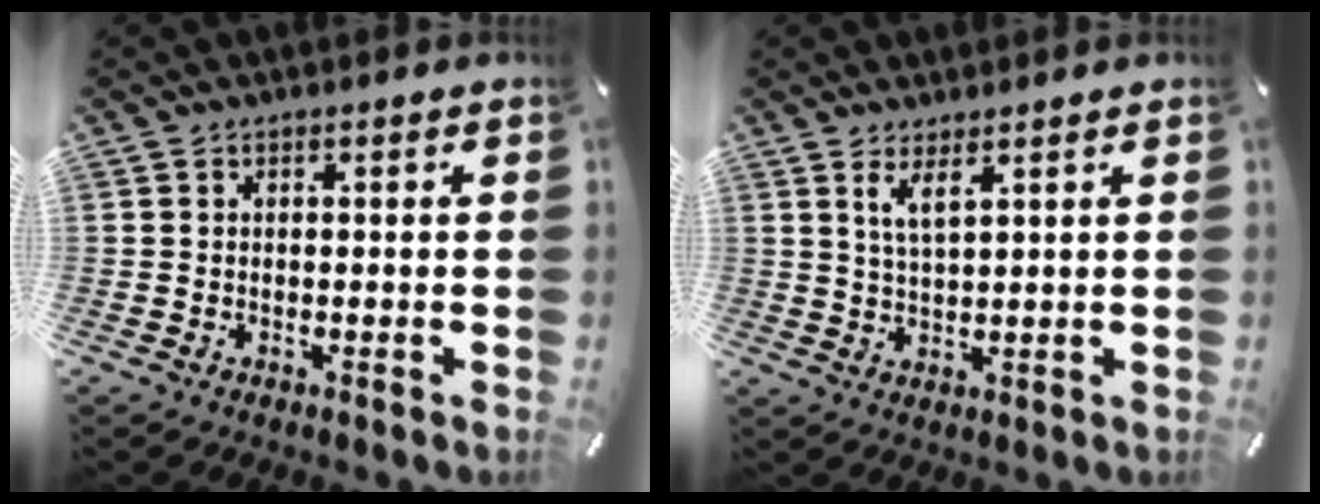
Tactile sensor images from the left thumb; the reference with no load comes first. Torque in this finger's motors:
{"motor_torque": [0.75, 0.68, 0.51, -0.53, 0.13]}